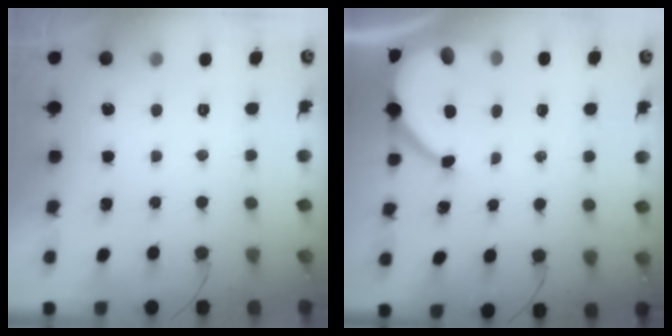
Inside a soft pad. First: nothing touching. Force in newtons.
{"total": 7.7, "press": 7.6, "slide": 0.8}